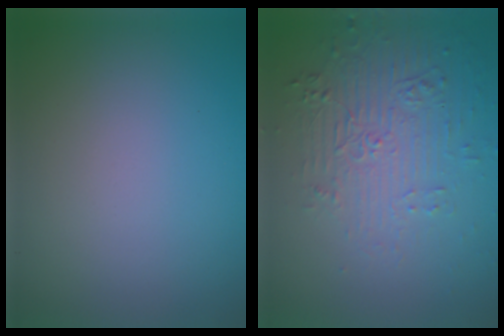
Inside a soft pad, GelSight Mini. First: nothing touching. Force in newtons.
{"total": 4.6, "press": 3.2, "slide": 3.2}